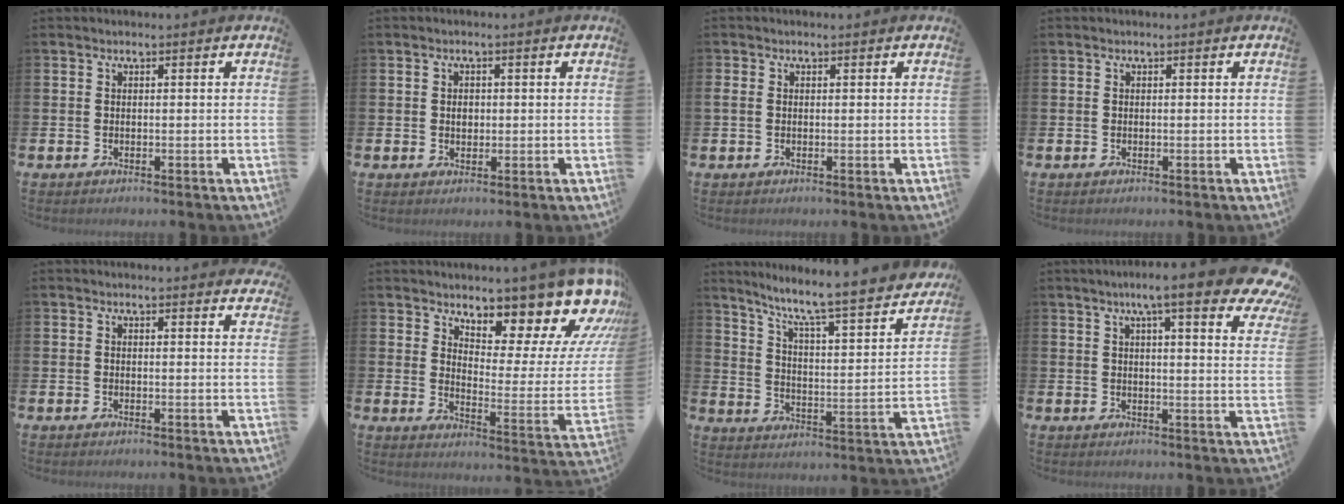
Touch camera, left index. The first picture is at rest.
{"total": 1.5, "force": [0.2, 1.2, 0.9], "torque": [-0.002, 0.002, -0.002]}
{"total": 1.0, "force": [0.2, 0.6, 0.7], "torque": [-0.015, 0.005, 0.002]}
{"total": 0.0}
{"total": 1.5, "force": [1.4, -0.1, 0.0], "torque": [0.003, -0.009, 0.026]}
{"total": 10.4, "force": [9.5, 2.8, 3.3], "torque": [-0.057, -0.100, 0.154]}
{"total": 7.4, "force": [6.6, 0.5, 3.4], "torque": [-0.089, -0.062, 0.102]}
{"total": 9.2, "force": [7.3, 1.6, 5.3], "torque": [-0.088, -0.025, 0.122]}